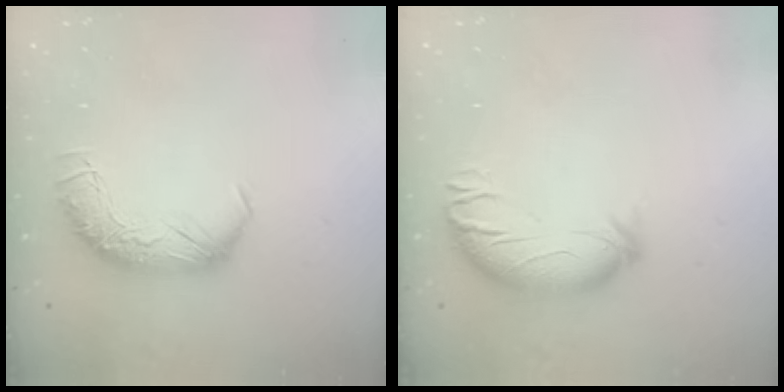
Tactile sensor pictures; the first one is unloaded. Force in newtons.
{"total": 2.8, "press": 2.0, "slide": 2.0}